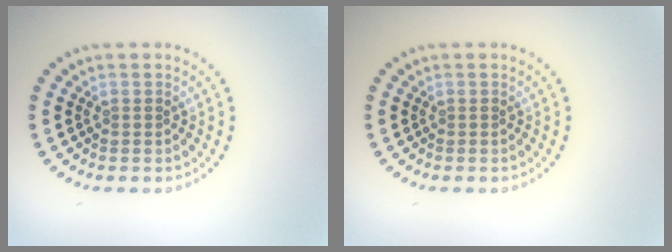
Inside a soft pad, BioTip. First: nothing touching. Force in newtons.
{"total": 0.0}